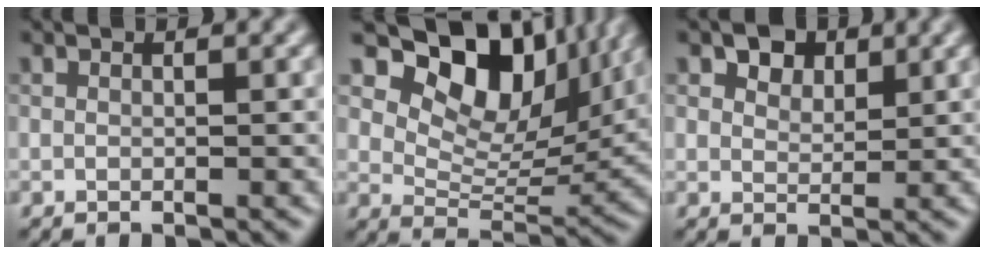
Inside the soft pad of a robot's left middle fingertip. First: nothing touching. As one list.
[{"total": 10.2, "force": [5.6, 6.0, 6.2], "torque": [-0.105, 0.005, 0.104]}, {"total": 3.8, "force": [2.5, 2.2, 1.7], "torque": [-0.039, 0.018, 0.031]}]